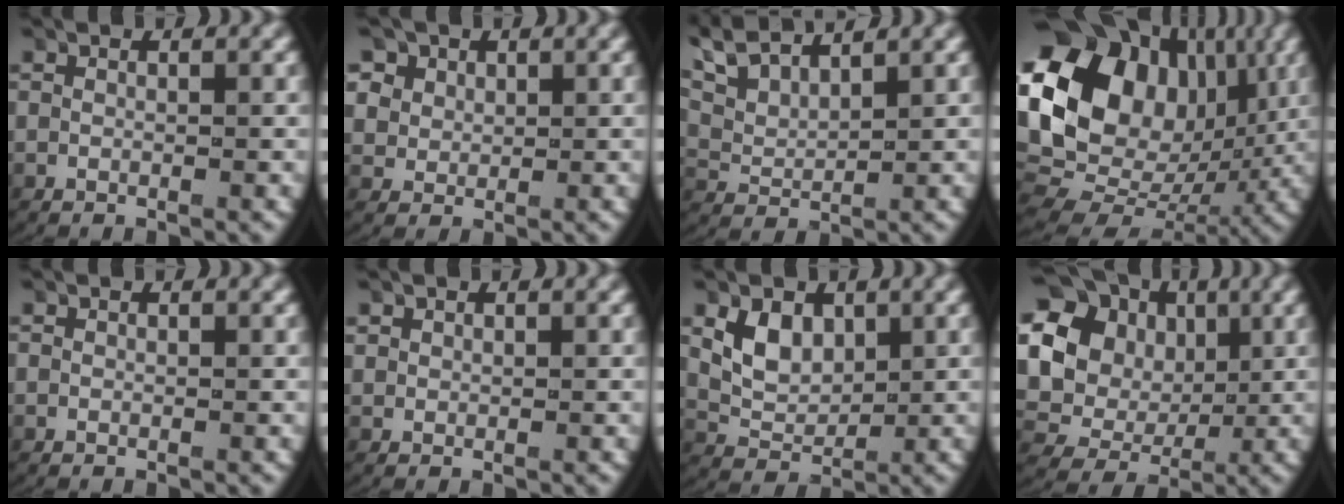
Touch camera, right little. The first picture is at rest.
{"total": 3.6, "force": [1.6, 2.9, 1.4], "torque": [-0.035, -0.004, 0.033]}
{"total": 5.1, "force": [3.3, 2.6, 2.7], "torque": [-0.077, 0.002, 0.059]}
{"total": 18.6, "force": [1.8, 14.3, 11.7], "torque": [-0.223, -0.010, 0.026]}
{"total": 0.0}
{"total": 0.8, "force": [0.4, 0.6, 0.3], "torque": [-0.009, 0.000, 0.012]}
{"total": 3.9, "force": [0.9, 2.9, 2.4], "torque": [-0.051, -0.009, 0.020]}
{"total": 15.1, "force": [3.2, 13.0, 7.0], "torque": [-0.159, -0.004, 0.039]}